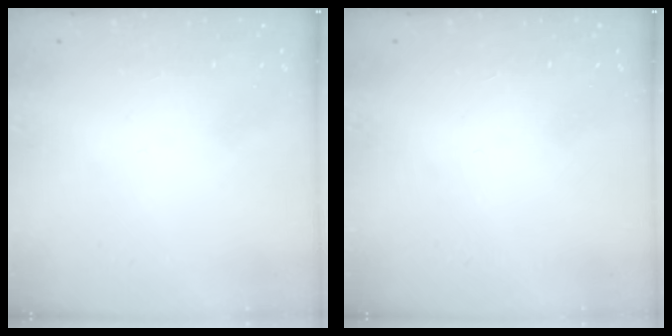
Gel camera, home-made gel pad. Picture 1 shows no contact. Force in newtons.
{"total": 0.0}